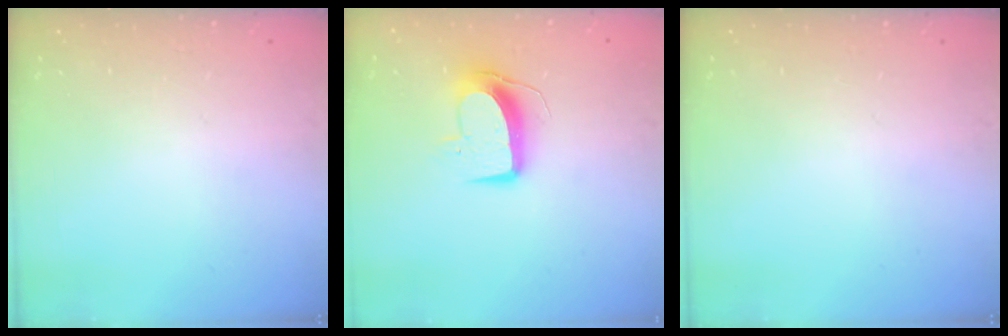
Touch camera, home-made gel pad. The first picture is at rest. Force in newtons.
{"total": 10.0, "press": 10.0, "slide": 0.5}
{"total": 0.0}